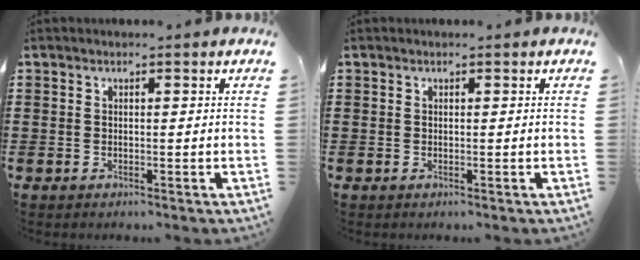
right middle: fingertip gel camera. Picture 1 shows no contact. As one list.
[{"total": 0.0}]